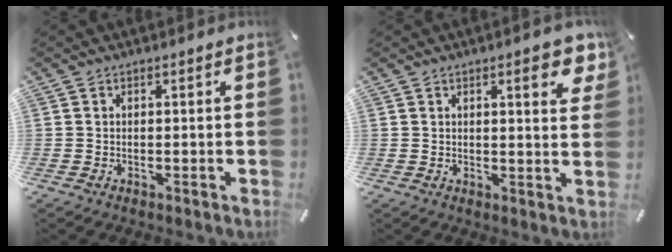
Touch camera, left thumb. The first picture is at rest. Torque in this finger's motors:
{"motor_torque": [0.20, -0.40, 0.26, 0.11, 0.01]}